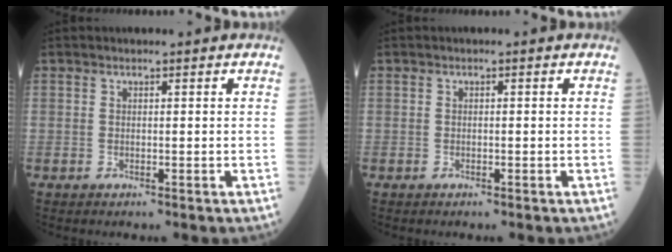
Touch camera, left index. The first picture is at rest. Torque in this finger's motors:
{"motor_torque": [0.00, 0.00, 0.01, 0.00]}